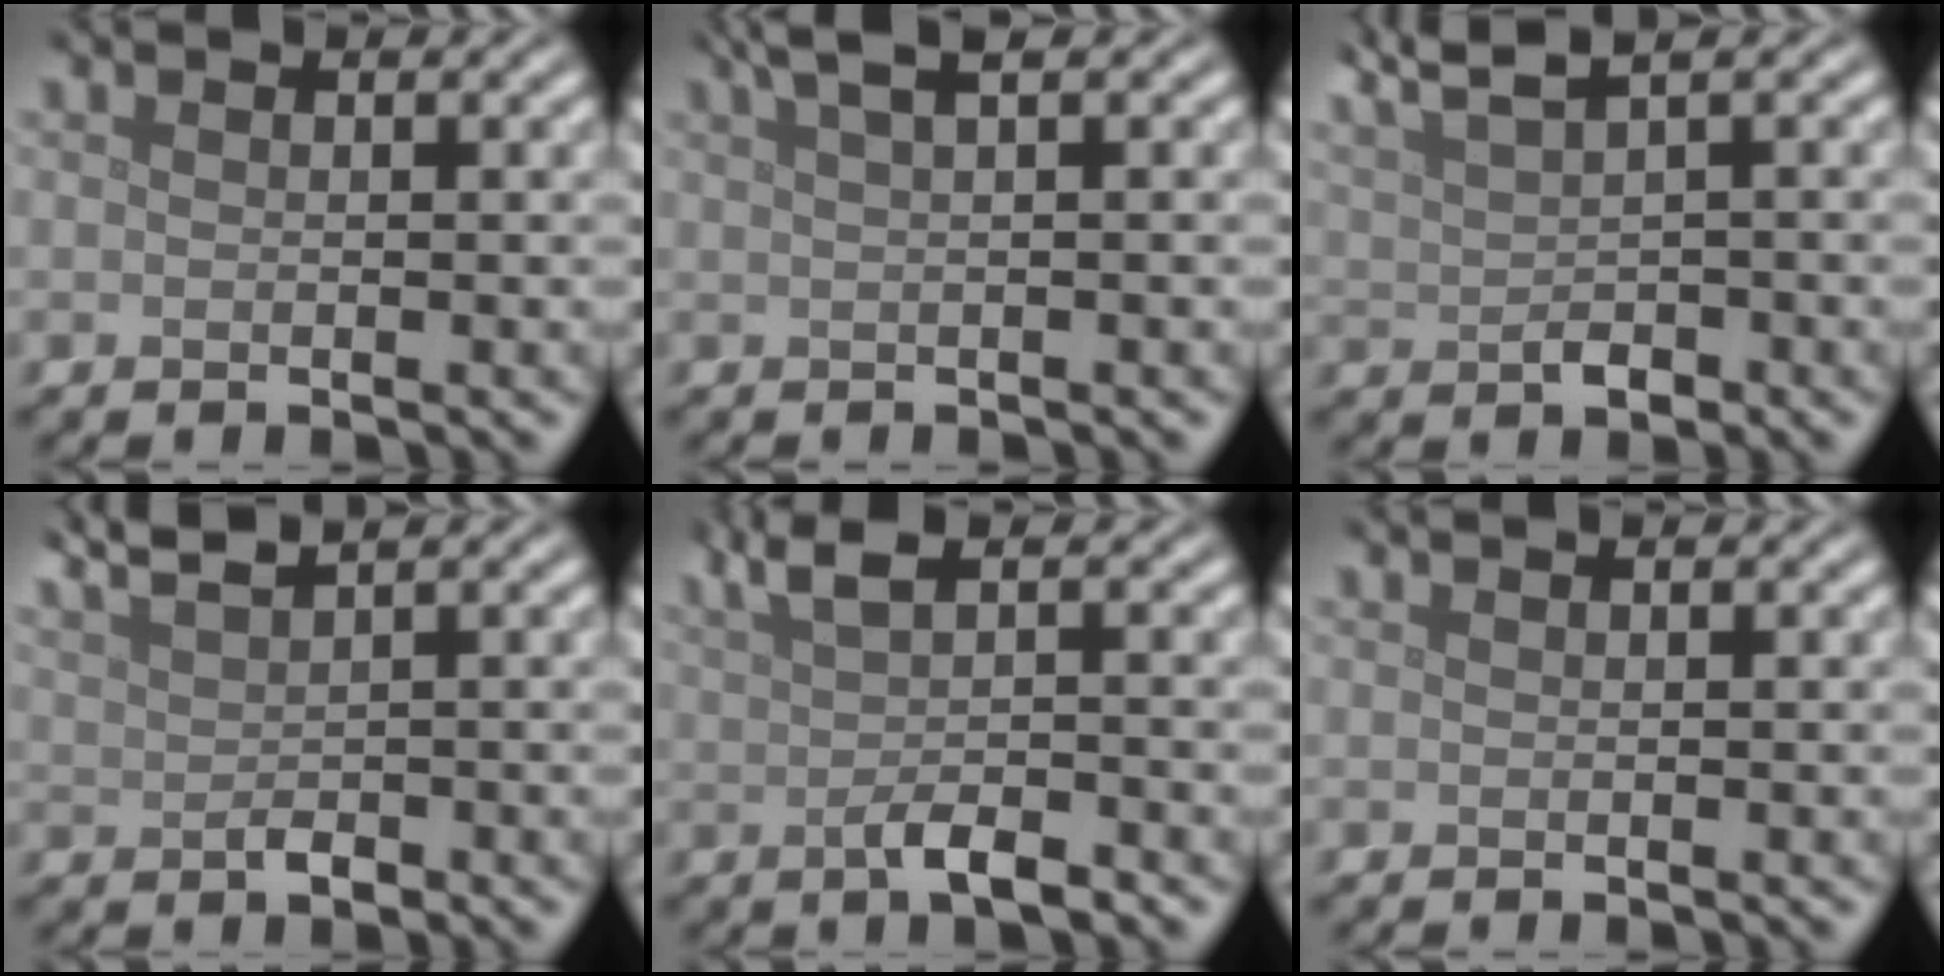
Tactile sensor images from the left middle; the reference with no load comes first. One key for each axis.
{"total": 3.5, "fx": 2.1, "fy": 1.0, "fz": 2.6, "tx": -0.030, "ty": 0.010, "tz": 0.025}
{"total": 4.3, "fx": 2.9, "fy": 1.2, "fz": 2.9, "tx": -0.055, "ty": 0.013, "tz": 0.057}
{"total": 2.7, "fx": 2.0, "fy": 0.6, "fz": 1.7, "tx": -0.034, "ty": 0.006, "tz": 0.046}
{"total": 3.8, "fx": 0.3, "fy": 1.1, "fz": 3.7, "tx": -0.069, "ty": 0.002, "tz": 0.007}
{"total": 0.0}